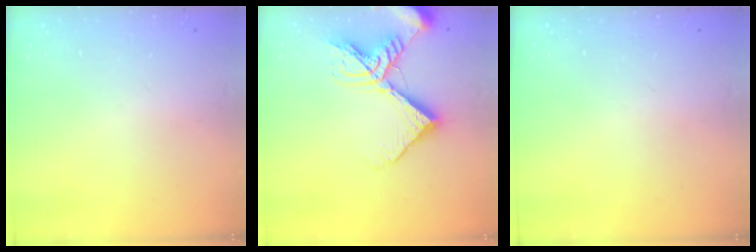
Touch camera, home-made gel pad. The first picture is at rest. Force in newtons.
{"total": 15.9, "press": 15.8, "slide": 1.9}
{"total": 0.0}